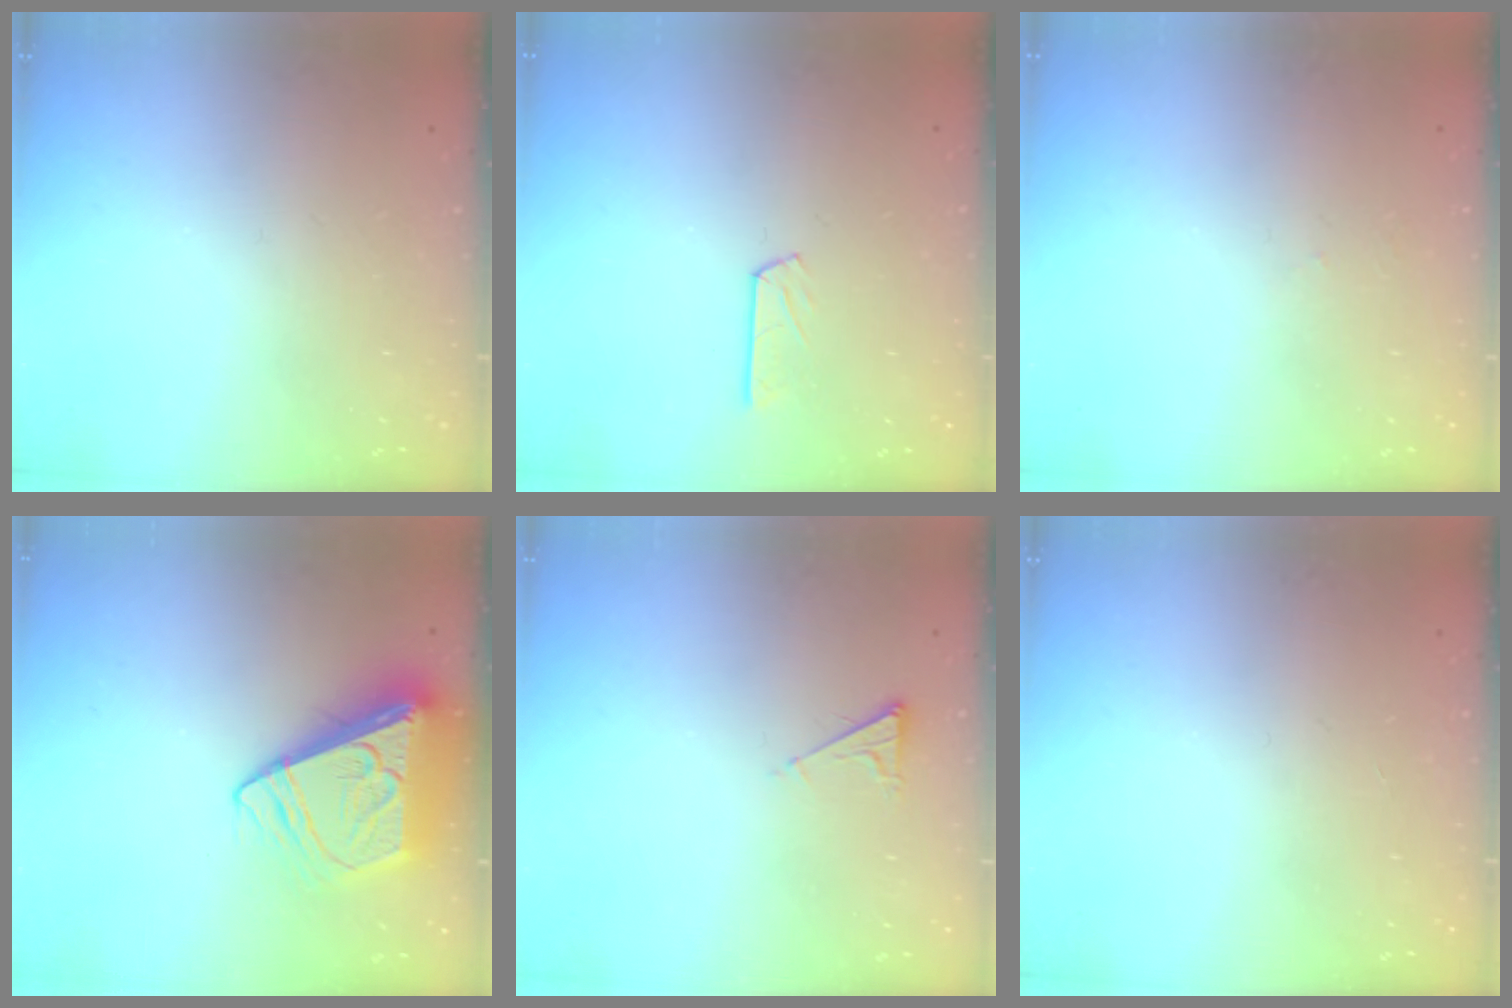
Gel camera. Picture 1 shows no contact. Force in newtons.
{"total": 4.2, "press": 4.2, "slide": 0.4}
{"total": 2.7, "press": 2.7, "slide": 0.4}
{"total": 12.6, "press": 12.6, "slide": 1.6}
{"total": 2.9, "press": 2.9, "slide": 0.5}
{"total": 0.0}